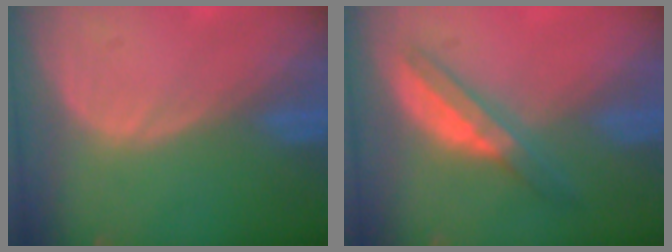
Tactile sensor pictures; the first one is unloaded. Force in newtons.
{"total": 5.1, "press": 5.0, "slide": 1.1}